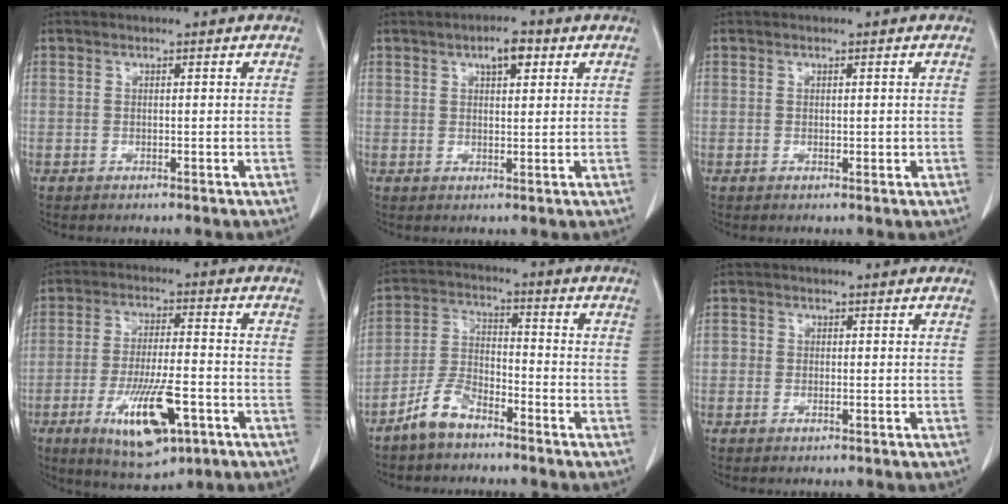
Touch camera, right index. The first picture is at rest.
{"total": 3.7, "force": [1.9, 1.3, 2.9], "torque": [-0.049, 0.005, 0.030]}
{"total": 0.8, "force": [0.1, 0.5, 0.6], "torque": [-0.006, -0.001, 0.006]}
{"total": 12.9, "force": [-5.4, 3.6, 11.1], "torque": [-0.200, -0.012, -0.078]}
{"total": 6.7, "force": [-5.1, 2.7, 3.3], "torque": [-0.076, 0.002, -0.103]}
{"total": 1.3, "force": [-0.3, 1.0, 0.9], "torque": [-0.009, 0.004, -0.002]}